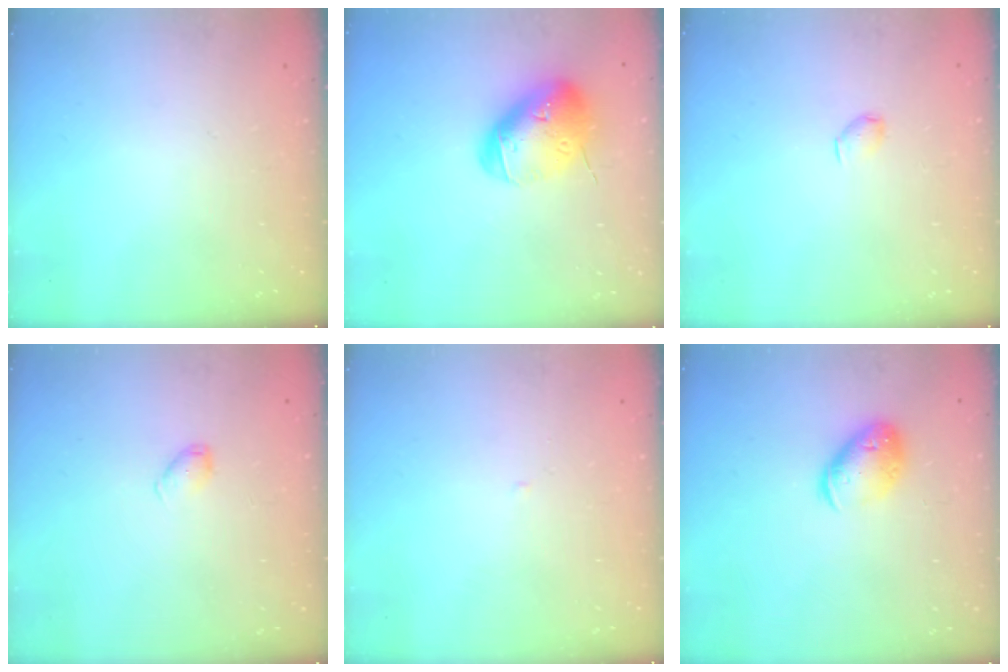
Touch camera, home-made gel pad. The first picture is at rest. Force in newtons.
{"total": 17.1, "press": 17.0, "slide": 2.2}
{"total": 2.9, "press": 2.9, "slide": 0.5}
{"total": 5.4, "press": 5.4, "slide": 0.6}
{"total": 1.6, "press": 1.6, "slide": 0.3}
{"total": 11.8, "press": 11.6, "slide": 1.7}